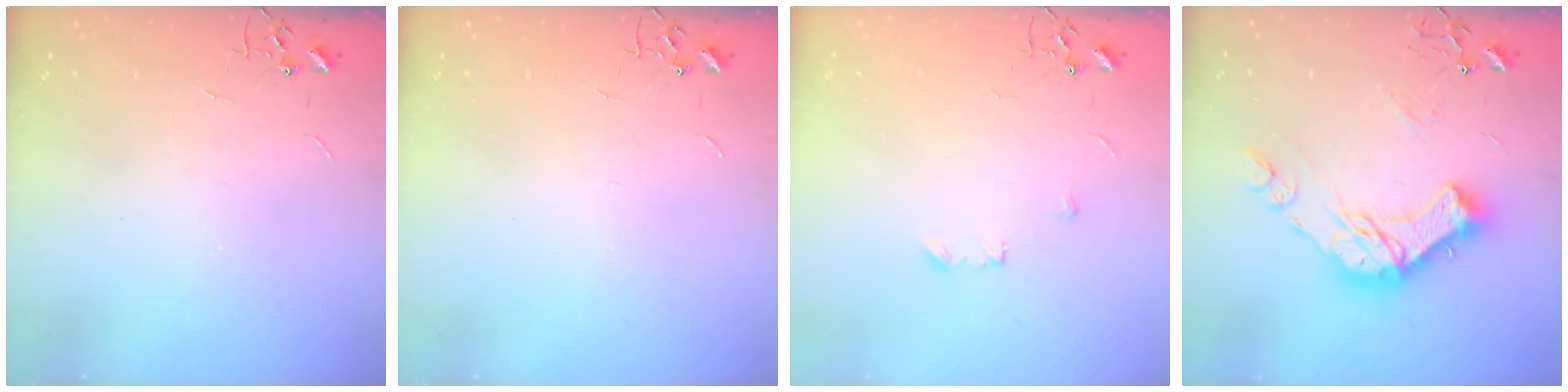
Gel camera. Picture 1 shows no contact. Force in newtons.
{"total": 0.0}
{"total": 4.7, "press": 4.7, "slide": 0.7}
{"total": 19.2, "press": 19.1, "slide": 1.5}